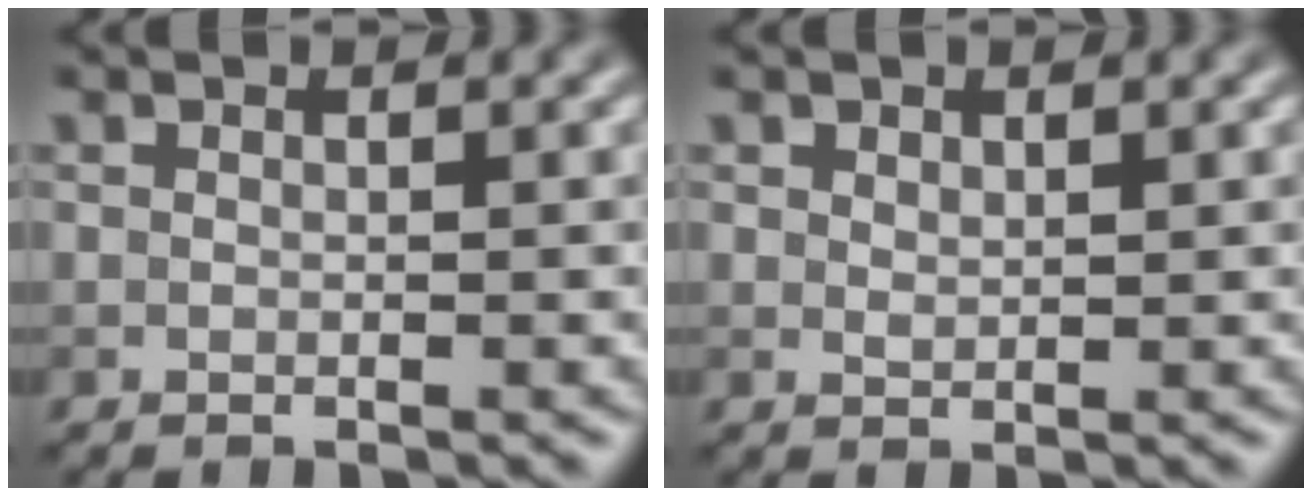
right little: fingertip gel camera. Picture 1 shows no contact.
{"total": 0.9, "force": [0.7, 0.5, 0.3], "torque": [-0.005, -0.001, 0.013]}